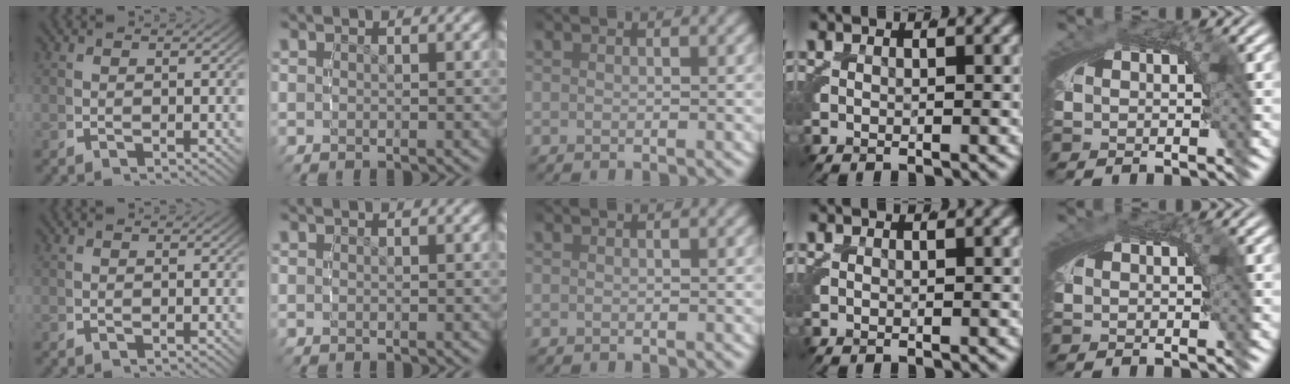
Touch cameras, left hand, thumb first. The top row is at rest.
{"little": {"total": 0.6, "force": [0.2, 0.2, 0.6], "torque": [-0.011, 0.000, 0.003]}}